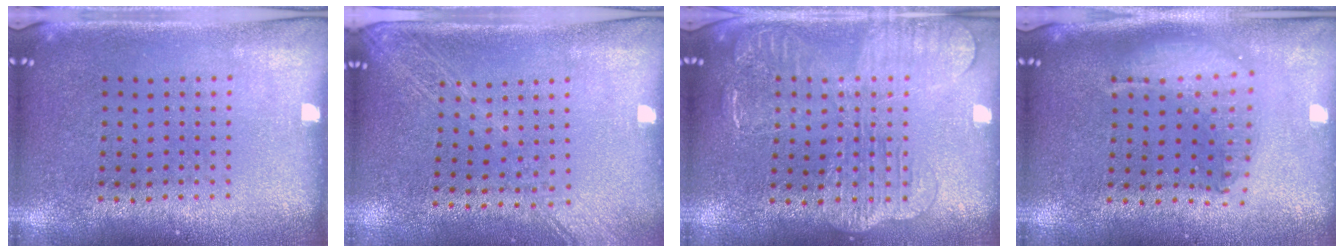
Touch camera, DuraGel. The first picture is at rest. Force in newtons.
{"total": 1.8, "press": 1.5, "slide": 1.0}
{"total": 2.3, "press": 2.2, "slide": 0.4}
{"total": 1.7, "press": 1.5, "slide": 0.9}